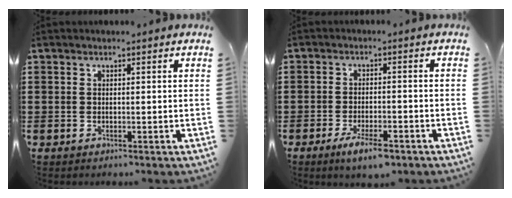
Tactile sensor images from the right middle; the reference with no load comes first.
{"total": 4.1, "force": [-2.7, 1.3, 2.8], "torque": [-0.051, 0.004, -0.050]}